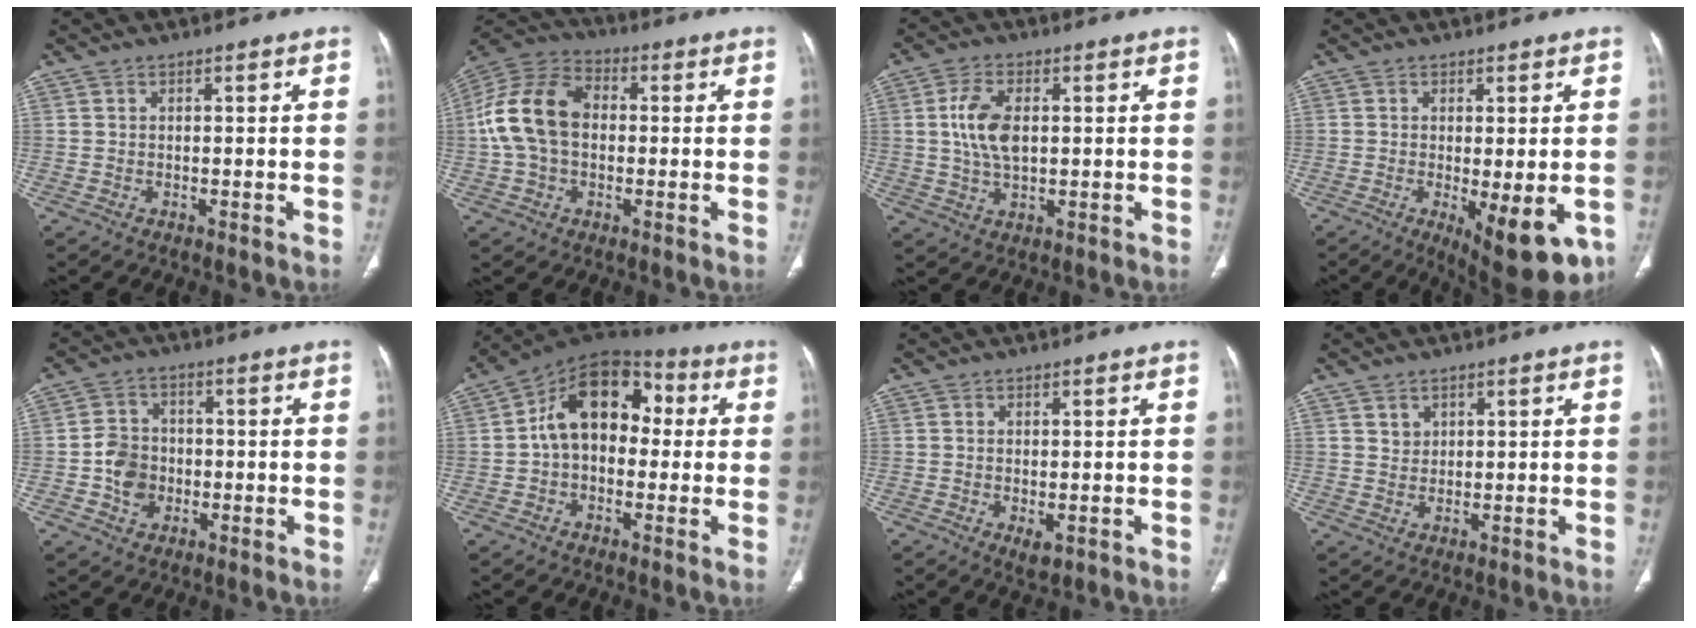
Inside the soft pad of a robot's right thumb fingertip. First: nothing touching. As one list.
[{"total": 14.9, "force": [0.4, 10.4, 10.7], "torque": [-0.207, 0.035, 0.000]}, {"total": 8.1, "force": [1.1, 4.5, 6.6], "torque": [-0.132, -0.001, 0.021]}, {"total": 11.2, "force": [-3.6, 3.7, 9.9], "torque": [-0.129, -0.021, -0.041]}, {"total": 7.1, "force": [-1.4, 6.0, 3.5], "torque": [-0.042, 0.015, -0.027]}, {"total": 14.9, "force": [1.0, 10.4, 10.6], "torque": [-0.134, 0.046, 0.001]}, {"total": 2.5, "force": [-0.7, 1.3, 2.0], "torque": [-0.034, -0.005, -0.006]}, {"total": 2.1, "force": [1.2, 1.7, 0.5], "torque": [0.004, -0.009, 0.022]}]